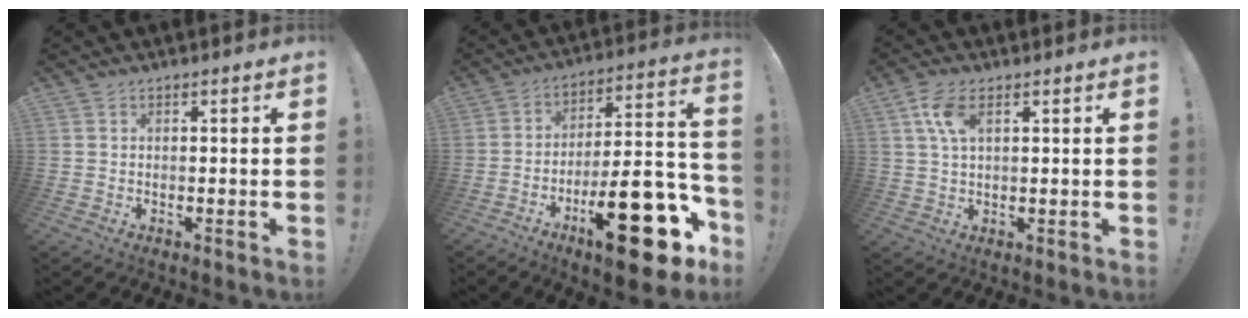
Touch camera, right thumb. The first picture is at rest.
{"total": 25.5, "force": [-12.2, 8.4, 20.8], "torque": [-0.293, 0.076, -0.186]}
{"total": 6.4, "force": [2.4, 3.2, 5.0], "torque": [-0.099, 0.001, 0.043]}